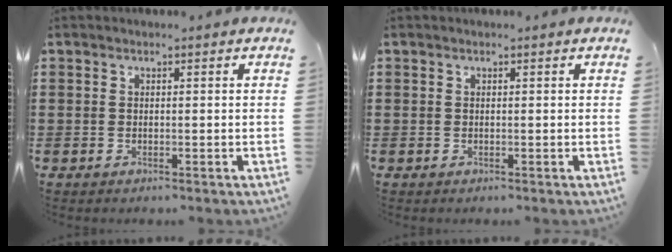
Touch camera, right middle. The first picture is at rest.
{"total": 0.0}